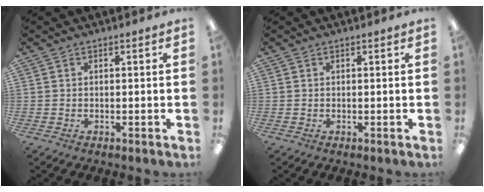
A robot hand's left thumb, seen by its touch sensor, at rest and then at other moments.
{"total": 0.0}